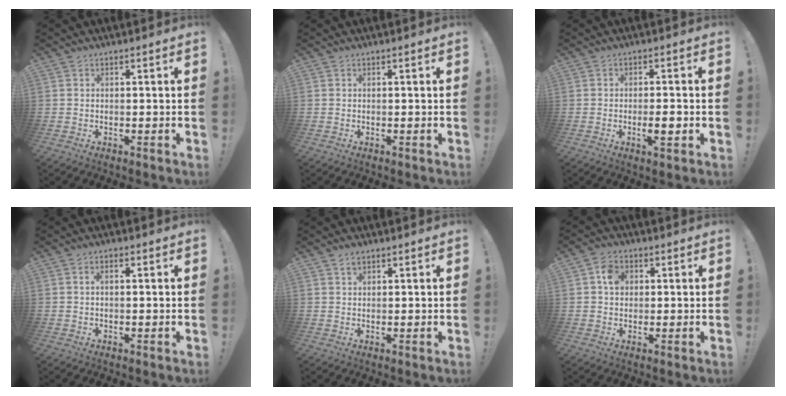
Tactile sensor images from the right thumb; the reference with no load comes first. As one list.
[{"total": 0.0}, {"total": 4.6, "force": [-1.4, 0.8, 4.3], "torque": [-0.066, -0.001, -0.022]}, {"total": 1.5, "force": [0.3, 0.7, 1.3], "torque": [-0.023, 0.002, 0.004]}, {"total": 1.6, "force": [1.2, 0.8, 0.8], "torque": [-0.007, -0.004, 0.021]}, {"total": 5.2, "force": [1.1, 4.3, 2.8], "torque": [-0.041, 0.008, 0.020]}]